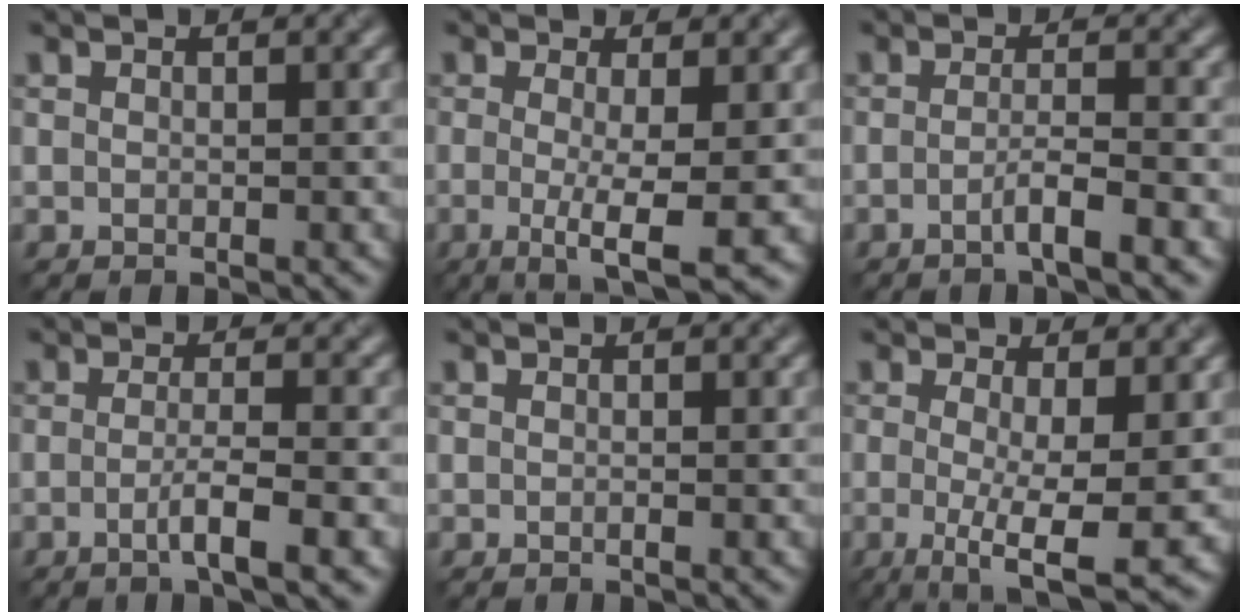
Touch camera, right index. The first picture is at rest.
{"total": 5.3, "force": [-1.5, 0.8, 5.0], "torque": [-0.078, -0.005, -0.015]}
{"total": 2.9, "force": [-1.7, 0.3, 2.3], "torque": [-0.035, 0.010, -0.028]}
{"total": 3.5, "force": [-1.6, 0.6, 3.1], "torque": [-0.049, 0.003, -0.021]}
{"total": 0.6, "force": [-0.2, 0.2, 0.6], "torque": [-0.007, 0.002, -0.006]}
{"total": 7.0, "force": [-1.5, 1.6, 6.7], "torque": [-0.098, -0.006, -0.015]}